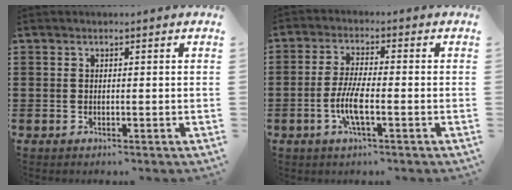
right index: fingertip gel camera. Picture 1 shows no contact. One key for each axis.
{"total": 5.7, "fx": -1.9, "fy": 1.2, "fz": 5.2, "tx": -0.116, "ty": -0.008, "tz": -0.042}